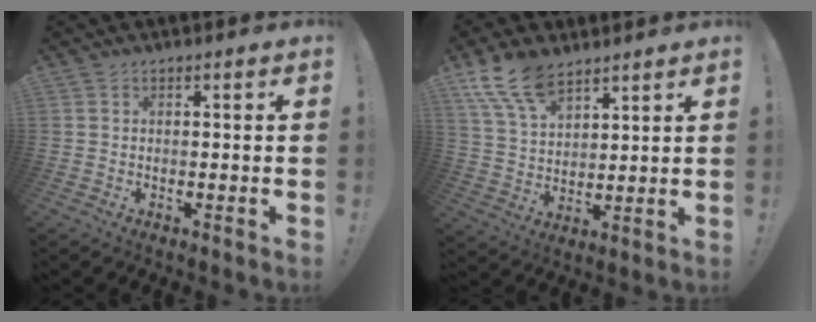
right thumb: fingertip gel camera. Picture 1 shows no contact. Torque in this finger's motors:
{"motor_torque": [0.04, 0.12, 0.23, 0.17, 0.06]}